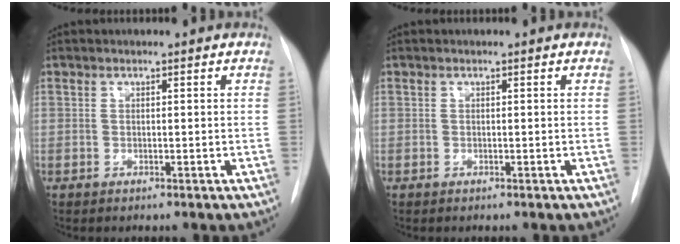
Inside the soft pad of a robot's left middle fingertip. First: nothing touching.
{"total": 0.0}